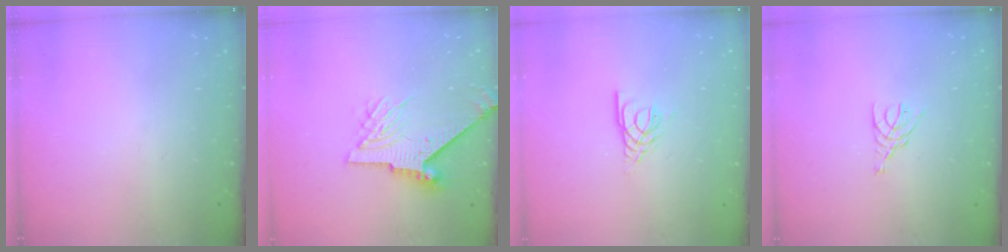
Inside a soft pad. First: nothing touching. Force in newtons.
{"total": 9.9, "press": 9.8, "slide": 1.2}
{"total": 2.6, "press": 2.5, "slide": 0.4}
{"total": 6.6, "press": 6.5, "slide": 0.7}